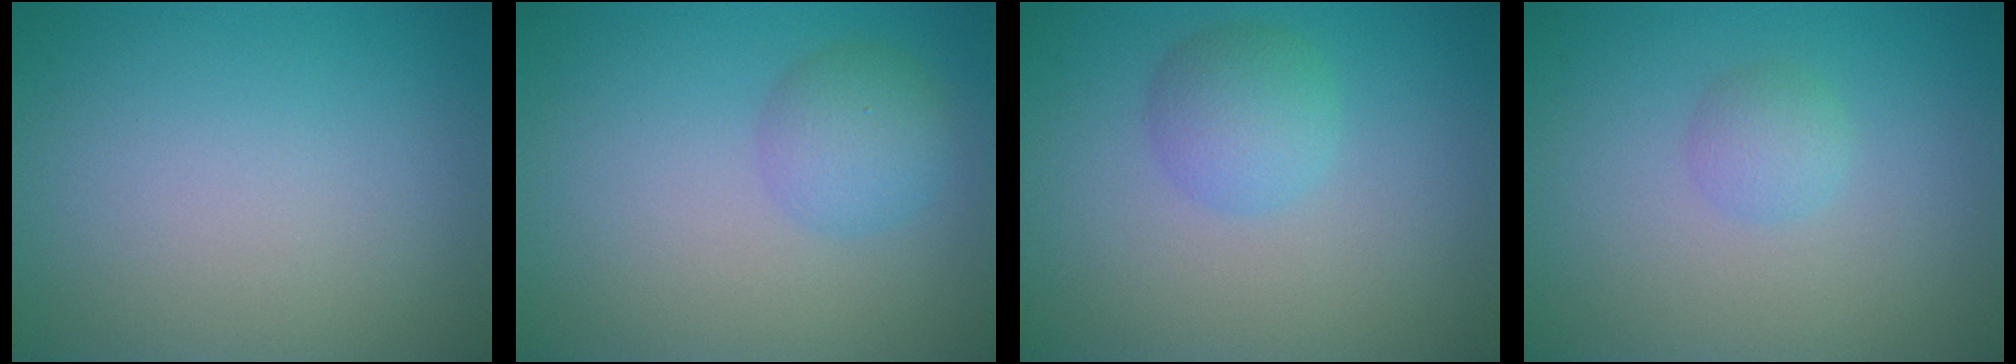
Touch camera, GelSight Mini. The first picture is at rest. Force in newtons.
{"total": 2.8, "press": 2.8, "slide": 0.1}
{"total": 2.7, "press": 2.7, "slide": 0.1}
{"total": 1.5, "press": 1.5, "slide": 0.1}